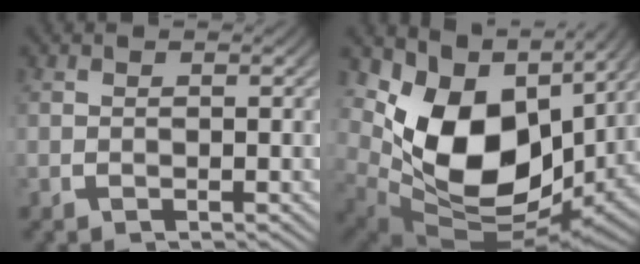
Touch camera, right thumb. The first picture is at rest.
{"total": 16.1, "force": [0.9, 9.8, 12.7], "torque": [-0.247, -0.053, 0.045]}